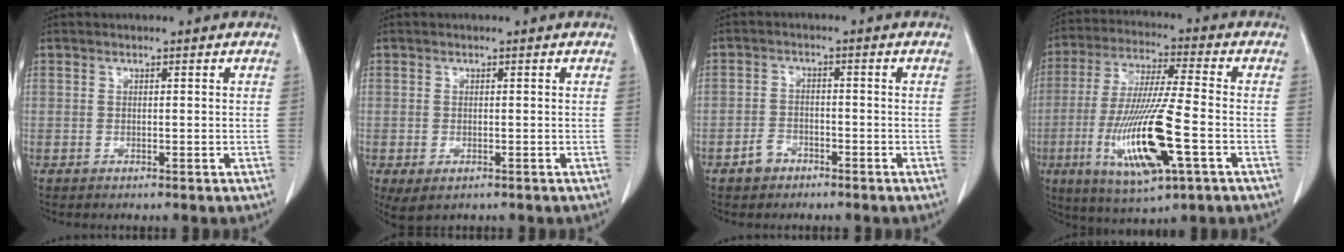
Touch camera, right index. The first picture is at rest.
{"total": 3.5, "force": [-1.8, 1.9, 2.4], "torque": [-0.045, -0.010, -0.020]}
{"total": 3.0, "force": [-2.0, 2.0, 0.9], "torque": [-0.016, 0.006, -0.034]}
{"total": 16.5, "force": [-4.9, 1.8, 15.6], "torque": [-0.315, -0.023, -0.081]}